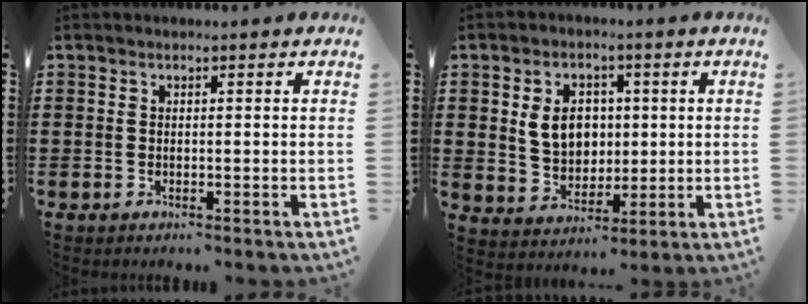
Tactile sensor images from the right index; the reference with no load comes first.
{"total": 7.0, "force": [1.1, 5.5, 4.2], "torque": [-0.082, 0.011, 0.017]}